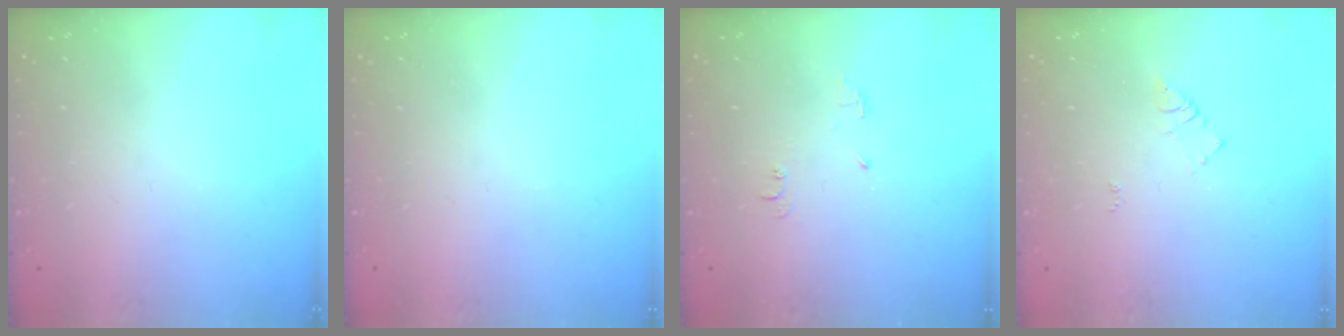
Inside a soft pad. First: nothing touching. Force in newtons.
{"total": 0.0}
{"total": 4.7, "press": 4.7, "slide": 0.7}
{"total": 5.4, "press": 5.4, "slide": 0.5}